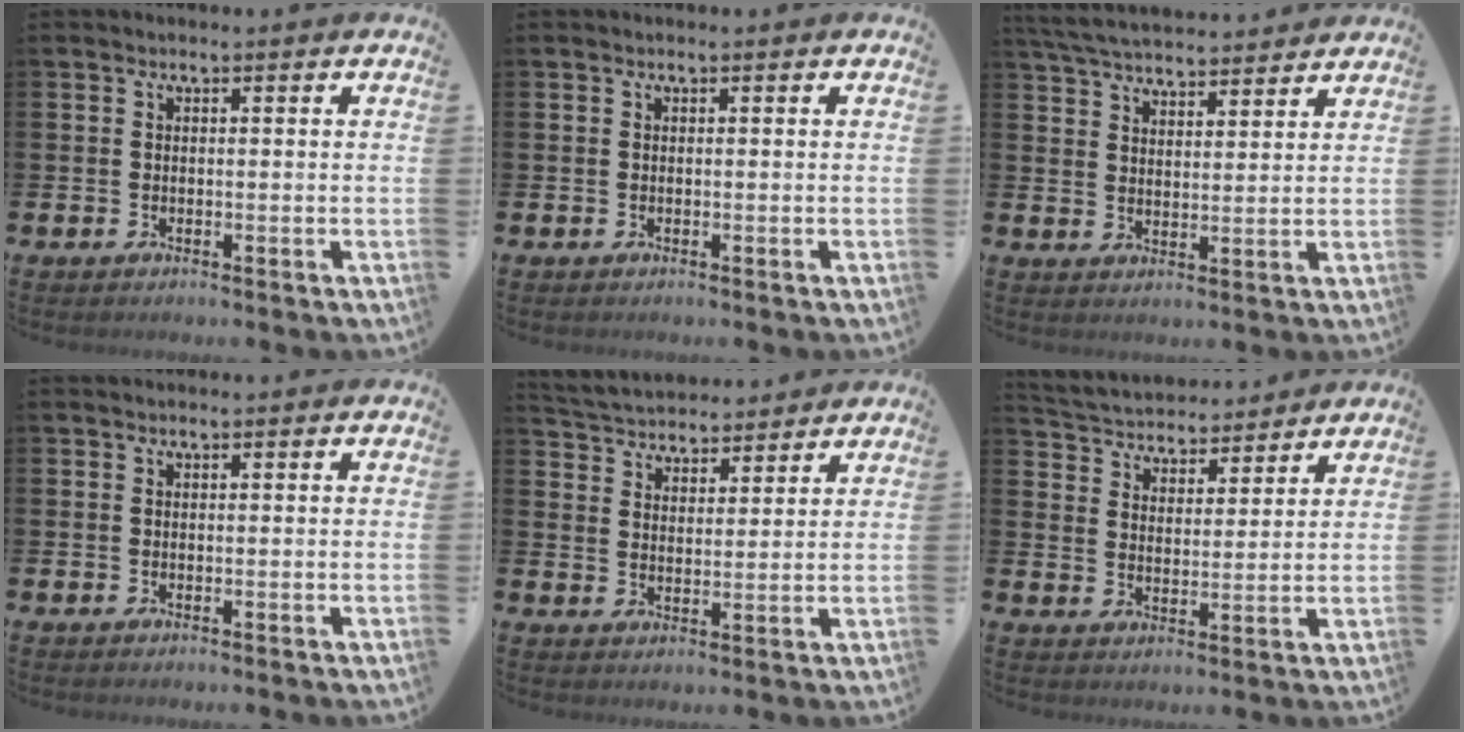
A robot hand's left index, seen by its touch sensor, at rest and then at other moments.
{"total": 0.0}
{"total": 5.4, "force": [5.3, 0.7, 0.8], "torque": [-0.040, -0.026, 0.096]}
{"total": 0.0}
{"total": 4.7, "force": [4.6, 1.2, -0.1], "torque": [-0.023, -0.027, 0.082]}
{"total": 4.5, "force": [4.3, 1.3, -0.2], "torque": [-0.023, -0.032, 0.073]}